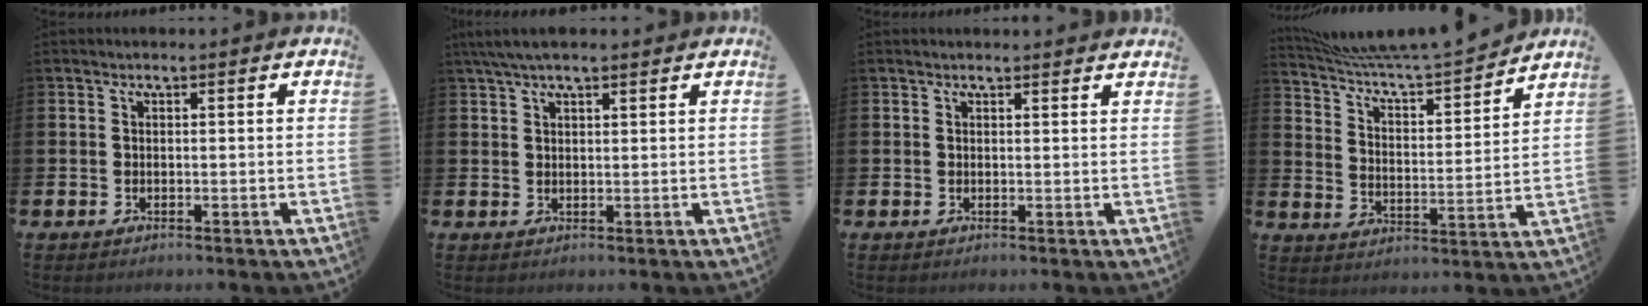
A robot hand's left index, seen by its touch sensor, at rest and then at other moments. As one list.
[{"total": 3.6, "force": [2.8, 0.9, 2.0], "torque": [-0.045, 0.002, 0.052]}, {"total": 0.9, "force": [0.9, 0.0, 0.0], "torque": [0.009, -0.006, 0.015]}, {"total": 8.3, "force": [7.9, 0.6, 2.2], "torque": [-0.079, -0.065, 0.137]}]